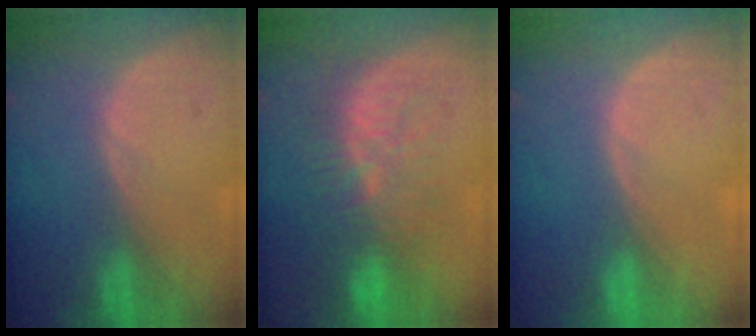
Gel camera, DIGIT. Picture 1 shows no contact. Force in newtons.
{"total": 9.4, "press": 8.9, "slide": 2.9}
{"total": 0.0}